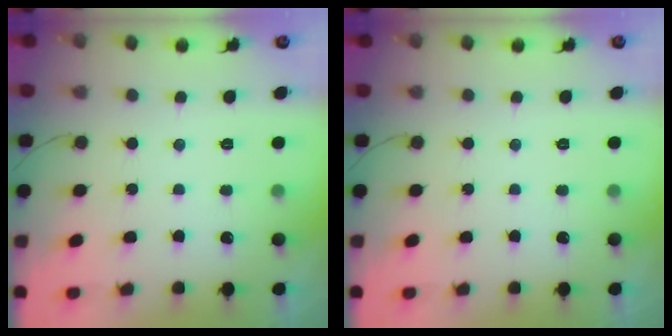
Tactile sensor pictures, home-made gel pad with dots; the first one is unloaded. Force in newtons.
{"total": 0.0}